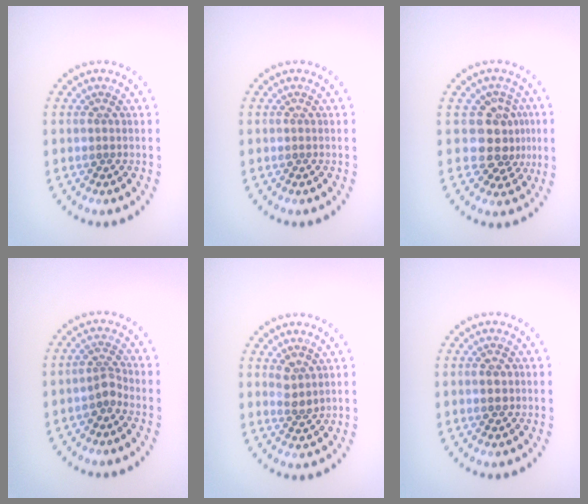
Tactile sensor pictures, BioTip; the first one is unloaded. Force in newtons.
{"total": 0.0}
{"total": 3.9, "press": 3.3, "slide": 1.9}
{"total": 1.9, "press": 1.4, "slide": 1.2}
{"total": 1.7, "press": 1.3, "slide": 1.1}
{"total": 1.9, "press": 1.9, "slide": 0.1}